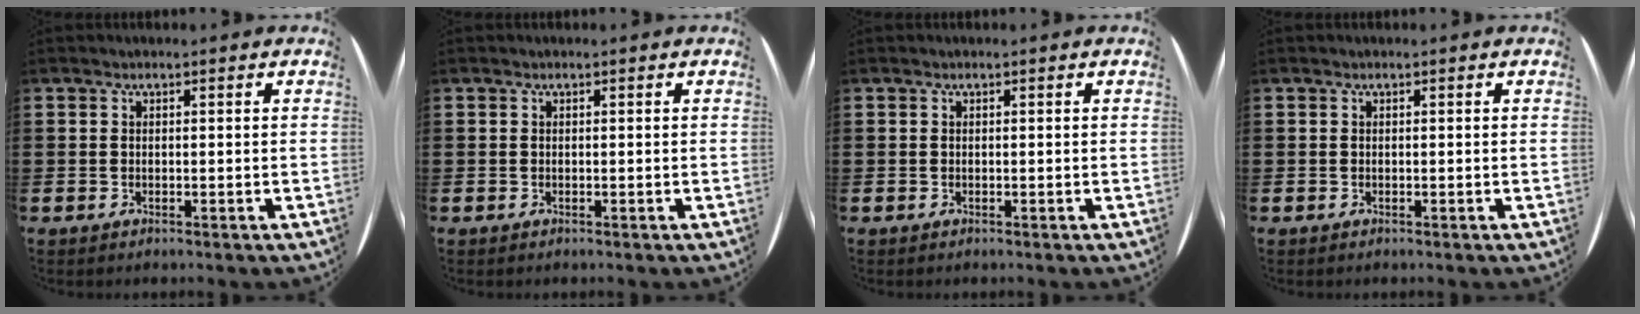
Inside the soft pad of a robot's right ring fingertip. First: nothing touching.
{"total": 0.0}
{"total": 0.0}
{"total": 0.0}